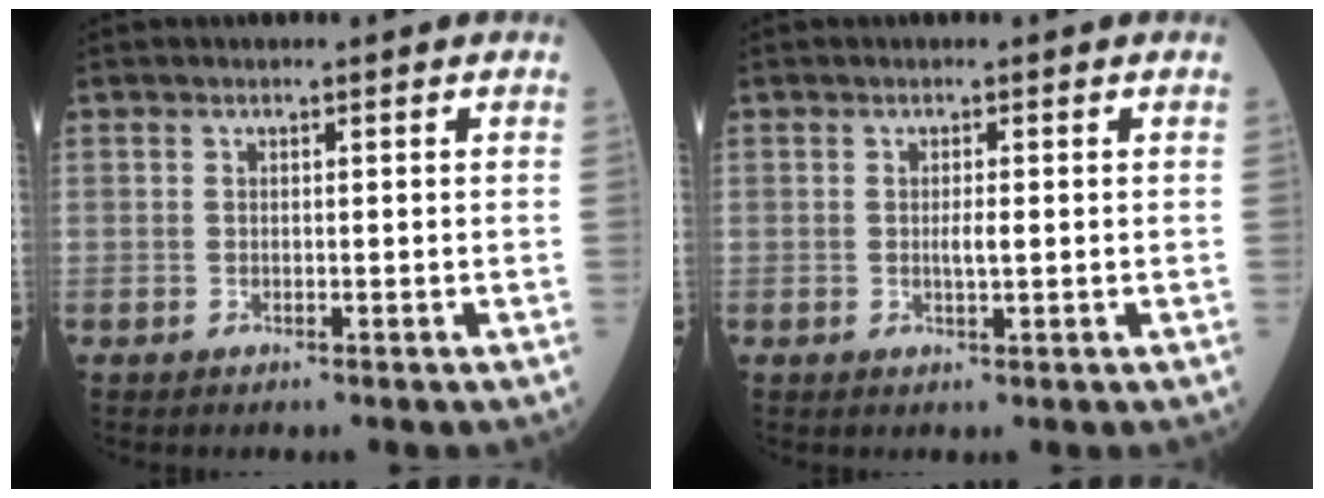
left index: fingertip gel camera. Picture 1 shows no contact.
{"total": 1.4, "force": [0.1, 0.1, 1.4], "torque": [-0.029, -0.001, 0.003]}